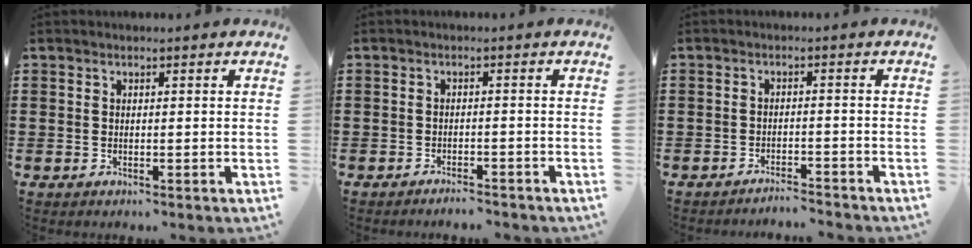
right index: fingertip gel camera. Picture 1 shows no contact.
{"total": 1.6, "force": [-1.6, 0.1, 0.2], "torque": [-0.009, 0.002, -0.033]}
{"total": 2.4, "force": [-2.4, -0.1, 0.2], "torque": [-0.008, 0.002, -0.051]}